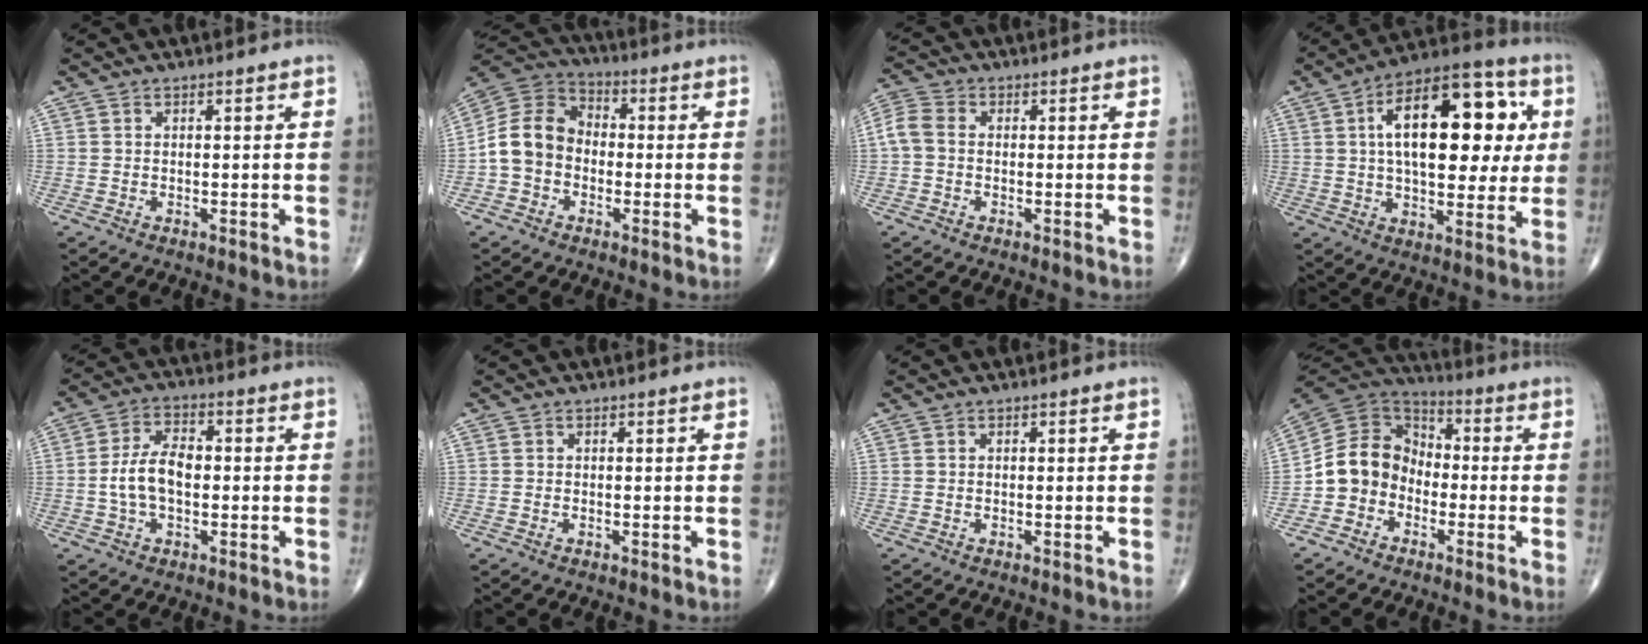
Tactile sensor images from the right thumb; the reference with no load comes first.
{"total": 10.7, "force": [-1.9, 8.6, 6.1], "torque": [-0.105, 0.038, -0.051]}
{"total": 4.7, "force": [-0.2, 3.4, 3.3], "torque": [-0.076, 0.013, -0.016]}
{"total": 22.8, "force": [4.7, 11.5, 19.1], "torque": [-0.258, 0.012, 0.060]}
{"total": 8.2, "force": [-0.7, 4.7, 6.7], "torque": [-0.129, 0.020, -0.019]}
{"total": 0.0}
{"total": 0.0}
{"total": 11.4, "force": [-3.3, 9.5, 5.2], "torque": [-0.077, 0.057, -0.075]}